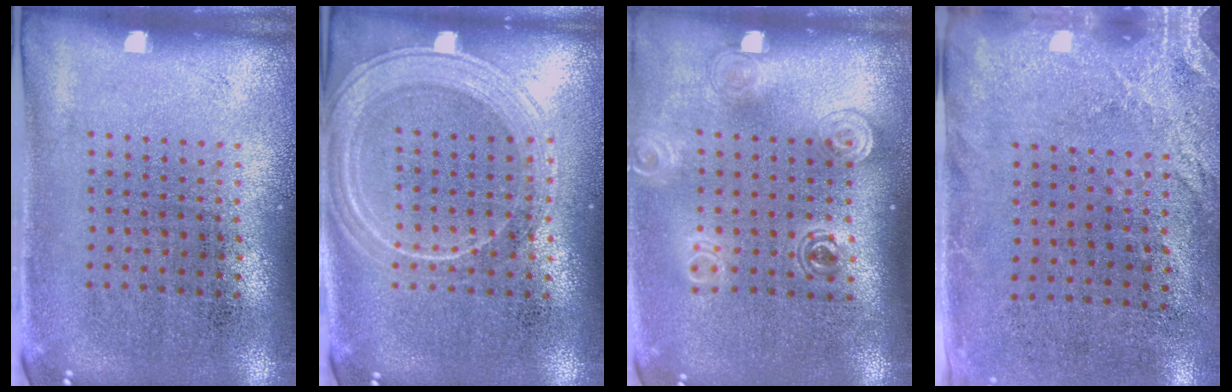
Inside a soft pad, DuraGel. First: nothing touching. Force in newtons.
{"total": 1.8, "press": 1.8, "slide": 0.4}
{"total": 1.4, "press": 1.2, "slide": 0.8}
{"total": 2.7, "press": 2.1, "slide": 1.7}